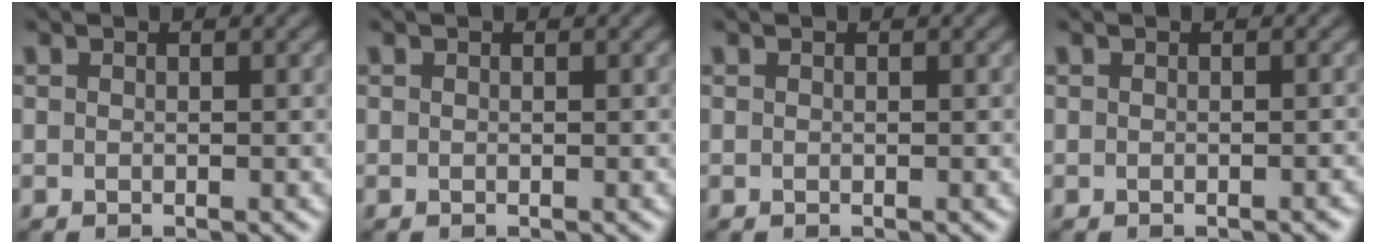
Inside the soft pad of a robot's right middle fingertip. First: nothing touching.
{"total": 0.0}
{"total": 0.0}
{"total": 0.6, "force": [-0.4, 0.1, 0.4], "torque": [-0.004, 0.002, -0.005]}